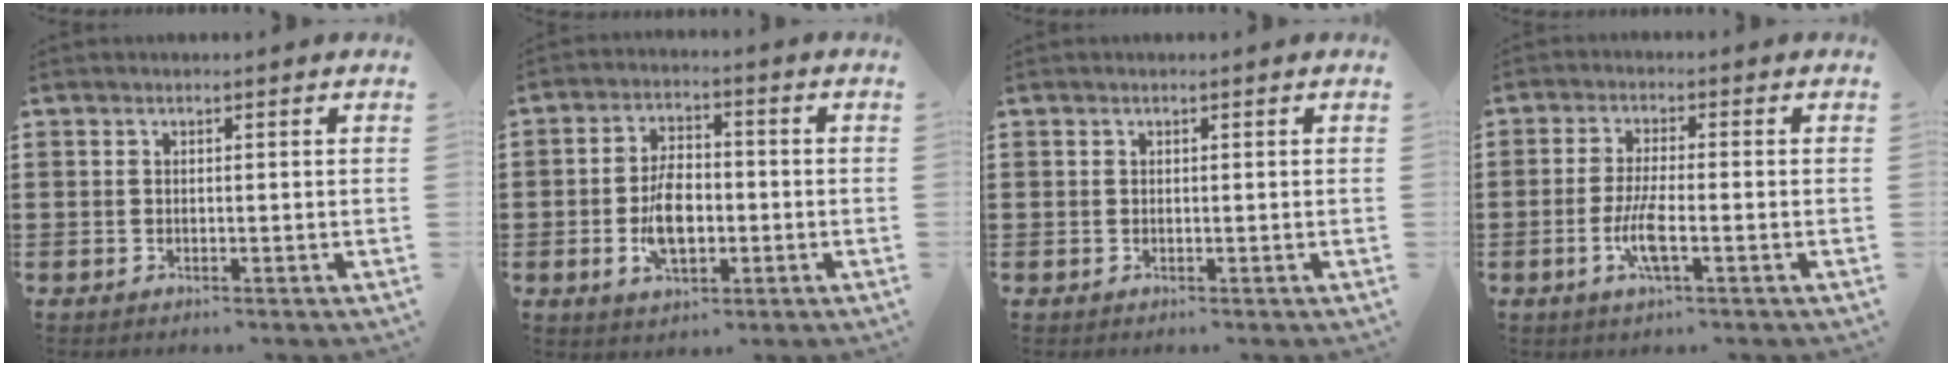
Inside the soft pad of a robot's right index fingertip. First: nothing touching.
{"total": 7.2, "force": [-1.4, 4.0, 5.9], "torque": [-0.116, 0.002, -0.028]}
{"total": 0.0}
{"total": 5.2, "force": [-1.7, 0.9, 4.8], "torque": [-0.101, -0.007, -0.036]}